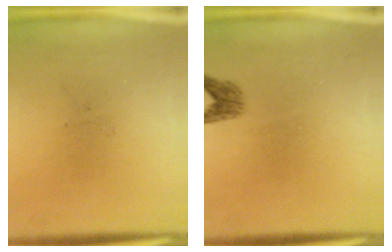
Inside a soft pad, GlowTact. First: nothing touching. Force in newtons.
{"total": 1.8}